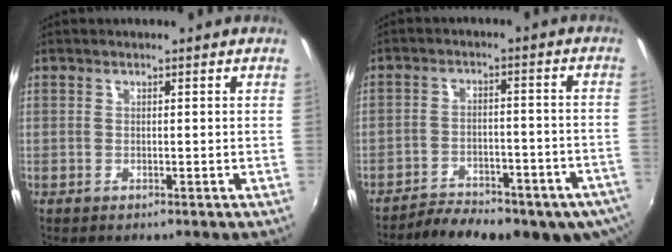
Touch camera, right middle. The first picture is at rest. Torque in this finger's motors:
{"motor_torque": [1.12, -1.01, 0.35, 0.12]}